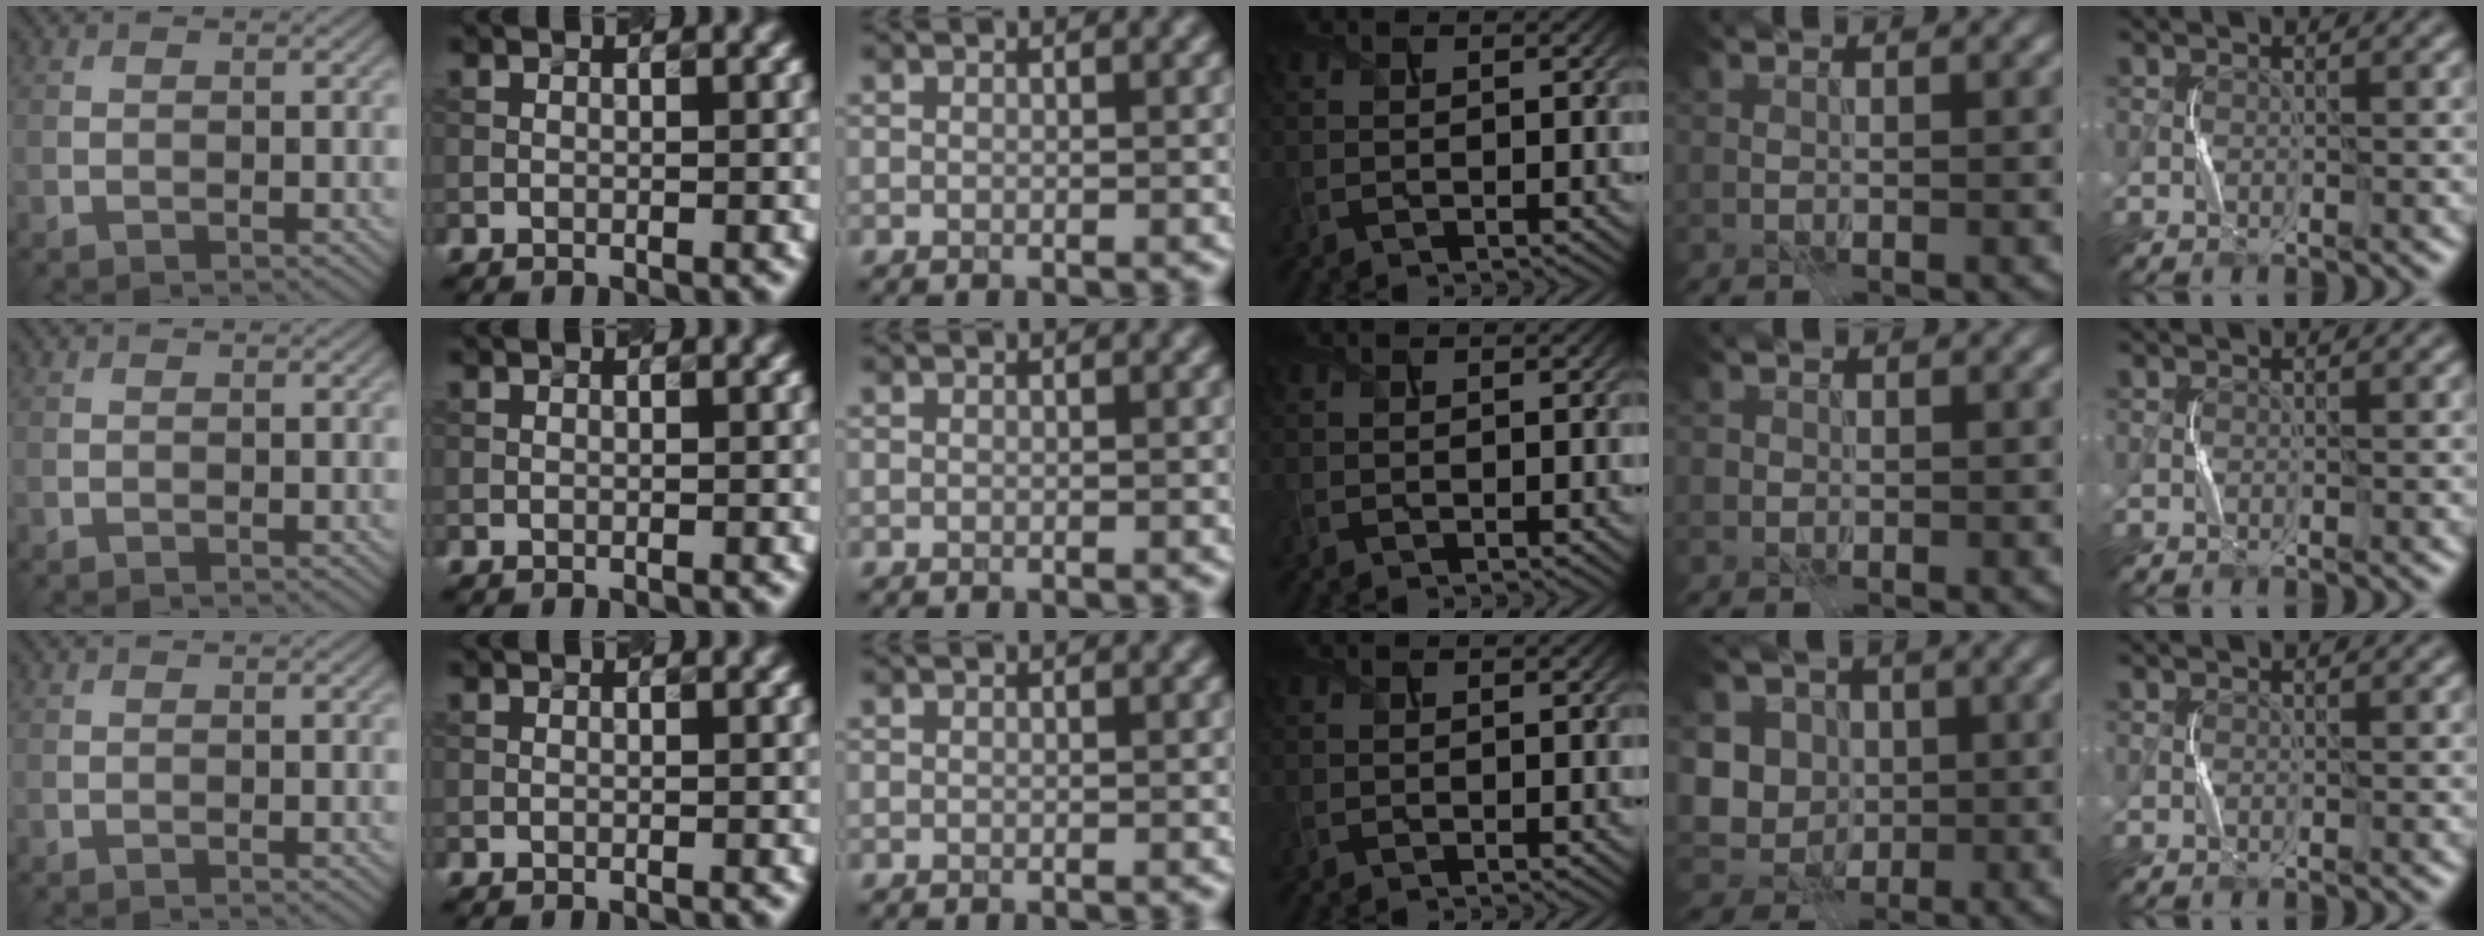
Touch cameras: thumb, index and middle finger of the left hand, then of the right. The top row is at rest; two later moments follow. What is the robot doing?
{"motion": "press", "object": "toy piano key"}